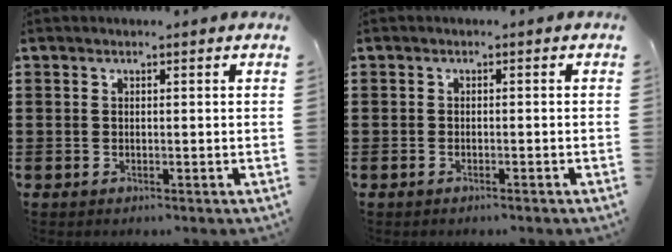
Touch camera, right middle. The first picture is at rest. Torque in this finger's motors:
{"motor_torque": [-0.15, 0.06, -0.02, -0.01]}